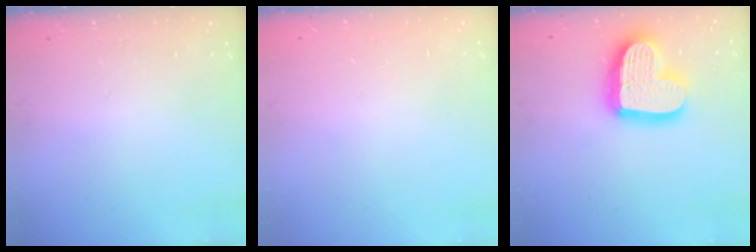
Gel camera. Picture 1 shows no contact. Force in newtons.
{"total": 0.0}
{"total": 20.5, "press": 20.4, "slide": 1.5}